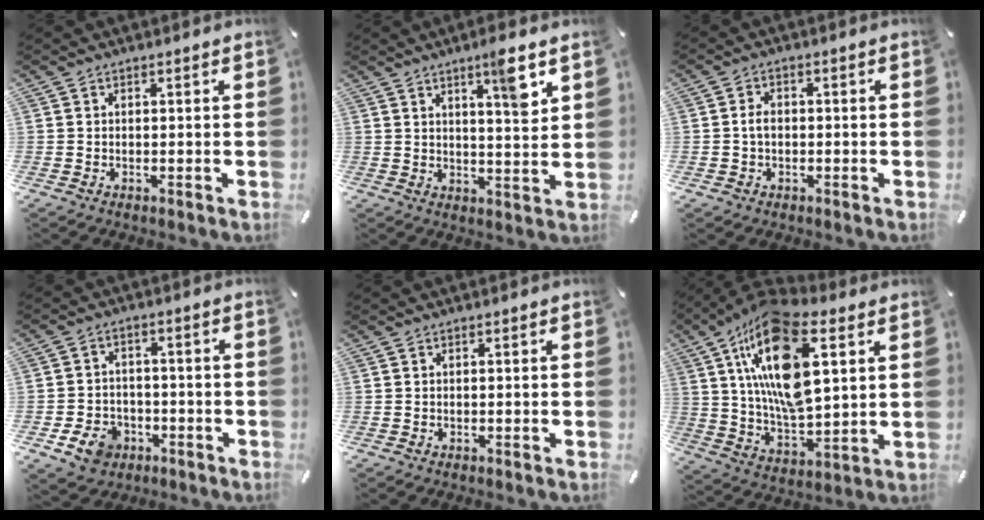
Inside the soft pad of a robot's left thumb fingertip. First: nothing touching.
{"total": 7.8, "force": [4.4, 0.9, 6.3], "torque": [-0.077, -0.036, 0.061]}
{"total": 3.5, "force": [-0.3, 2.6, 2.2], "torque": [-0.043, 0.007, -0.007]}
{"total": 7.9, "force": [-3.6, 6.2, 3.2], "torque": [-0.069, 0.022, -0.068]}
{"total": 0.0}
{"total": 21.8, "force": [8.9, 10.6, 16.9], "torque": [-0.335, -0.027, 0.146]}